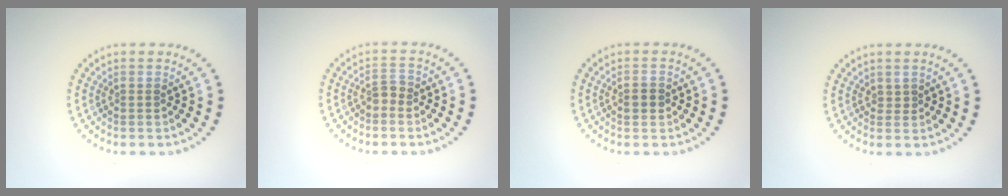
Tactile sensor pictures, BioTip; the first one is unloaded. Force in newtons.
{"total": 1.2, "press": 1.1, "slide": 0.5}
{"total": 1.9, "press": 1.9, "slide": 0.1}
{"total": 0.5, "press": 0.2, "slide": 0.5}